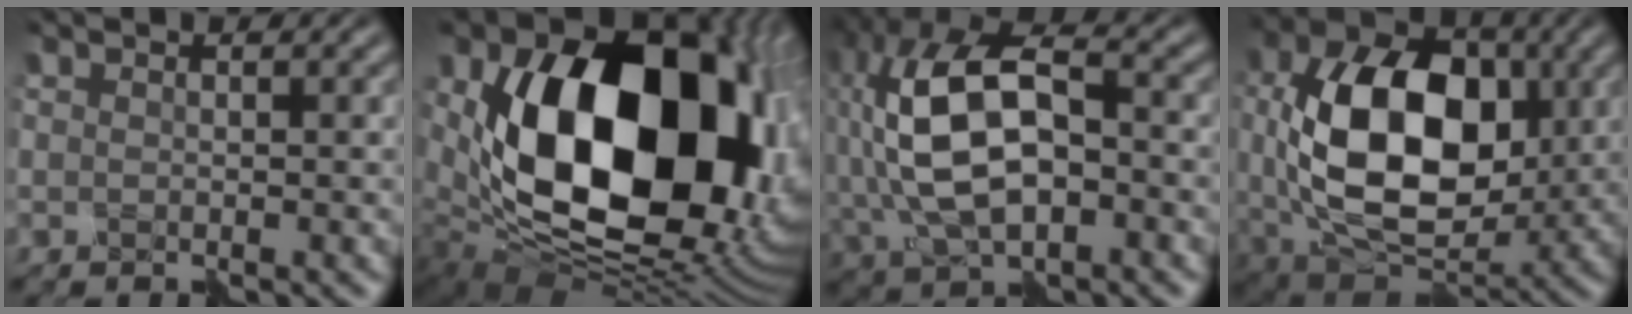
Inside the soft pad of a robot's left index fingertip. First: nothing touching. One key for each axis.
{"total": 19.5, "fx": 2.6, "fy": 13.5, "fz": 13.9, "tx": -0.249, "ty": -0.037, "tz": 0.072}
{"total": 13.2, "fx": -0.2, "fy": 7.7, "fz": 10.7, "tx": -0.229, "ty": 0.002, "tz": -0.002}
{"total": 12.8, "fx": 0.6, "fy": 8.4, "fz": 9.6, "tx": -0.169, "ty": -0.001, "tz": 0.013}